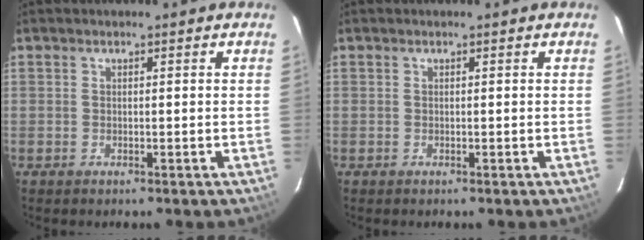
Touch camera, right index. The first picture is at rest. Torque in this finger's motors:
{"motor_torque": [0.00, 0.00, -0.01, 0.00]}